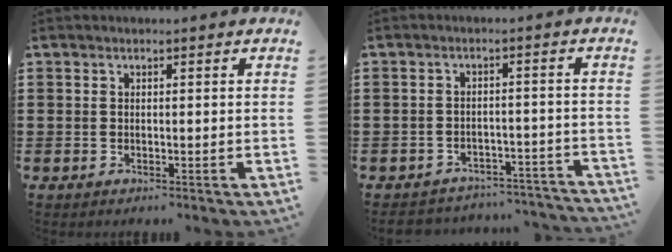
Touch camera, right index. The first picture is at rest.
{"total": 3.2, "force": [-3.2, 0.5, 0.4], "torque": [-0.012, 0.003, -0.067]}